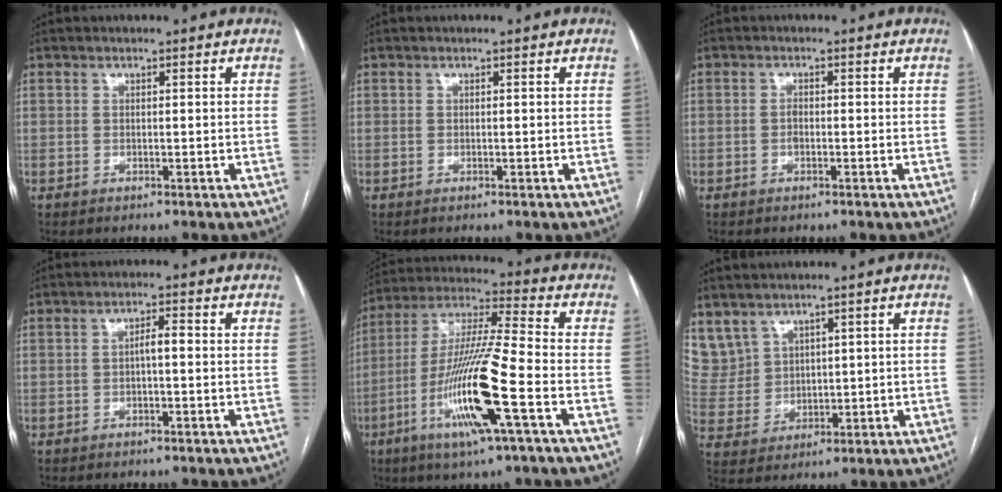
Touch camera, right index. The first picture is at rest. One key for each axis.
{"total": 0.0}
{"total": 1.0, "fx": -0.3, "fy": 0.6, "fz": 0.8, "tx": -0.014, "ty": 0.003, "tz": -0.007}
{"total": 2.2, "fx": -0.2, "fy": 0.5, "fz": 2.1, "tx": -0.035, "ty": 0.006, "tz": -0.003}
{"total": 16.6, "fx": -6.1, "fy": 0.2, "fz": 15.5, "tx": -0.310, "ty": -0.013, "tz": -0.116}
{"total": 8.8, "fx": 5.8, "fy": 6.4, "fz": 1.6, "tx": -0.057, "ty": 0.026, "tz": 0.144}